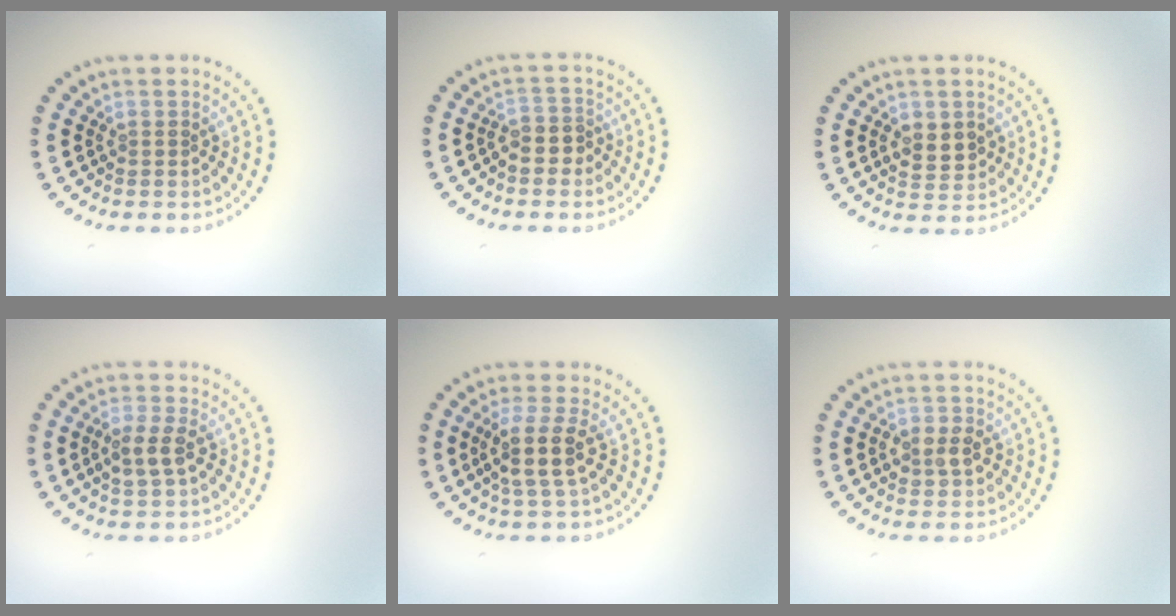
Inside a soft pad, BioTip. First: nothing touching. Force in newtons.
{"total": 2.4, "press": 2.2, "slide": 1.0}
{"total": 2.5, "press": 2.5, "slide": 0.4}
{"total": 2.8, "press": 2.8, "slide": 0.6}
{"total": 3.3, "press": 2.9, "slide": 1.6}
{"total": 2.4, "press": 2.4, "slide": 0.2}